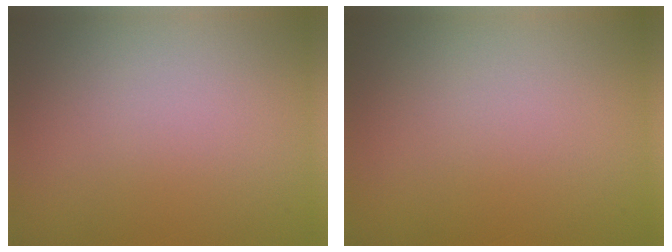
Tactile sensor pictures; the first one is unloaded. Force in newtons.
{"total": 0.0}